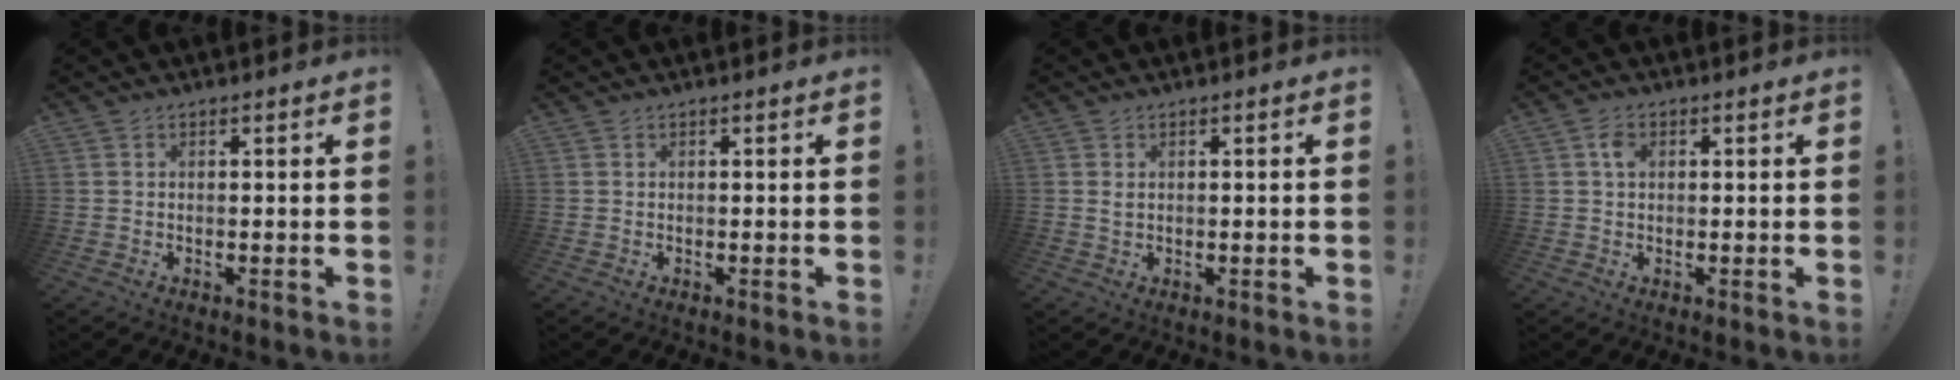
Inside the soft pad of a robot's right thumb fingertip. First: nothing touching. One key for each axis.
{"total": 0.0}
{"total": 1.1, "fx": 0.4, "fy": 0.4, "fz": 1.0, "tx": -0.016, "ty": 0.001, "tz": 0.005}
{"total": 2.9, "fx": 0.7, "fy": 2.0, "fz": 2.1, "tx": -0.029, "ty": 0.001, "tz": 0.008}